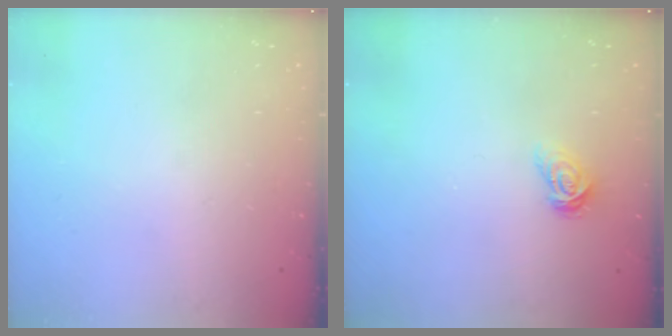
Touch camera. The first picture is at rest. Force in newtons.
{"total": 4.7, "press": 4.7, "slide": 0.4}